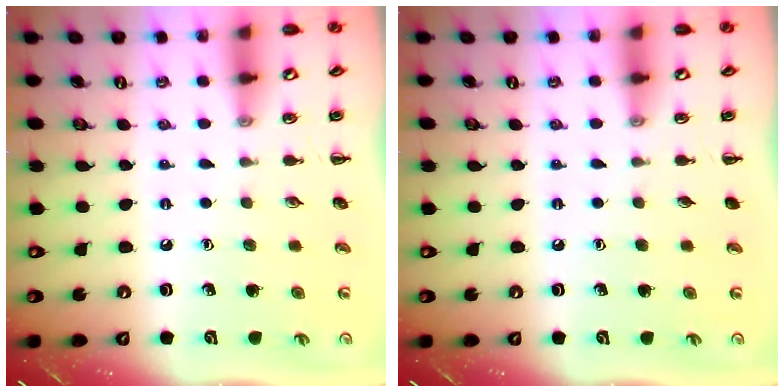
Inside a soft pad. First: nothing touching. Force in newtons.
{"total": 0.0}